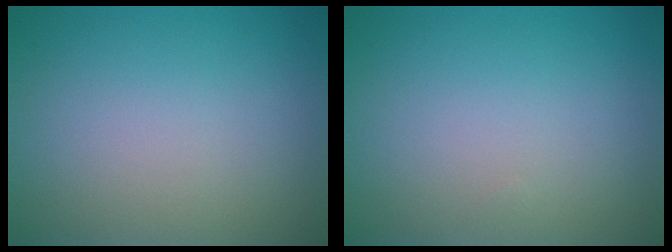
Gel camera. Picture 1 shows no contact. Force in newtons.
{"total": 0.0}